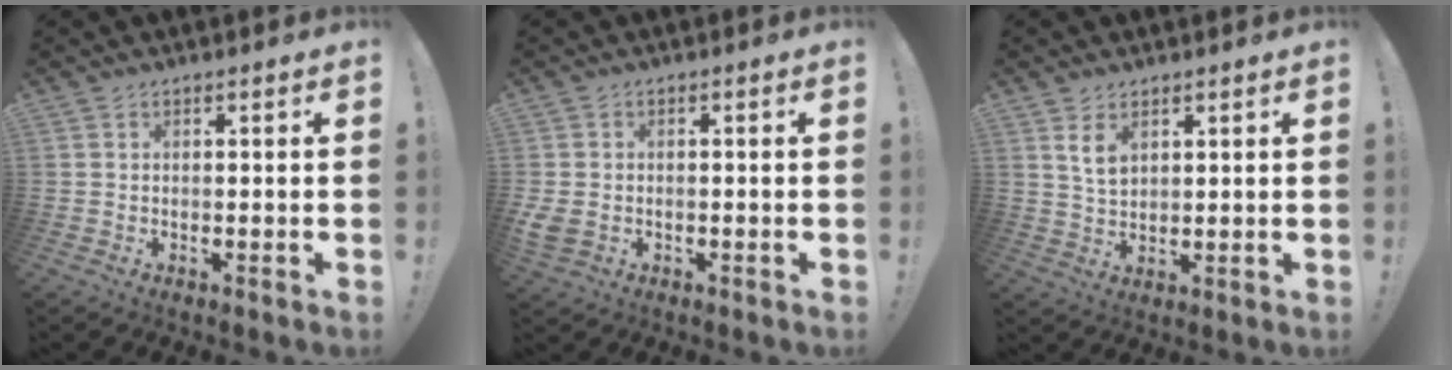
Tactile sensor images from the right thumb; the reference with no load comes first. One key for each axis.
{"total": 3.5, "fx": -0.3, "fy": 2.7, "fz": 2.2, "tx": -0.049, "ty": 0.000, "tz": -0.002}
{"total": 5.4, "fx": 2.9, "fy": 3.1, "fz": 3.4, "tx": -0.053, "ty": -0.011, "tz": 0.052}